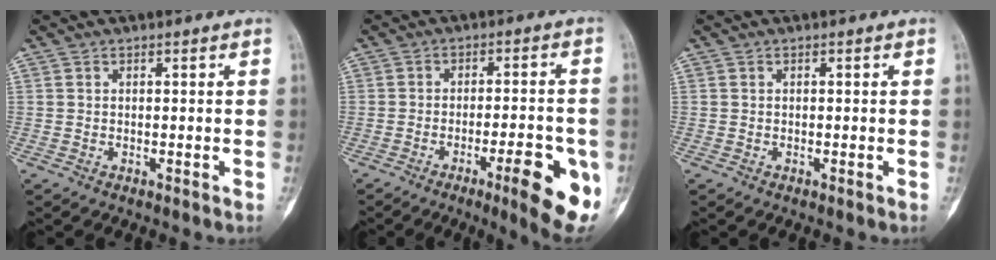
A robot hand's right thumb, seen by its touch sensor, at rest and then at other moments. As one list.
[{"total": 12.1, "force": [-4.8, 2.7, 10.7], "torque": [-0.134, 0.008, -0.060]}, {"total": 0.0}]